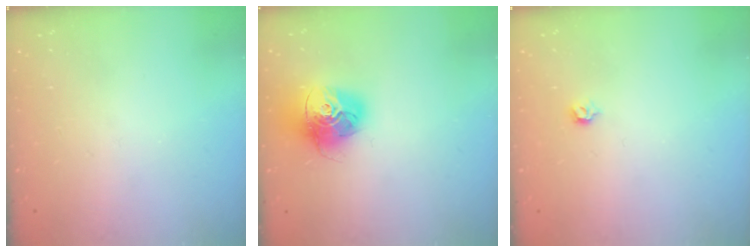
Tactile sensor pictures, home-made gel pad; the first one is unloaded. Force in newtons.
{"total": 15.3, "press": 15.2, "slide": 1.8}
{"total": 3.1, "press": 3.0, "slide": 0.8}